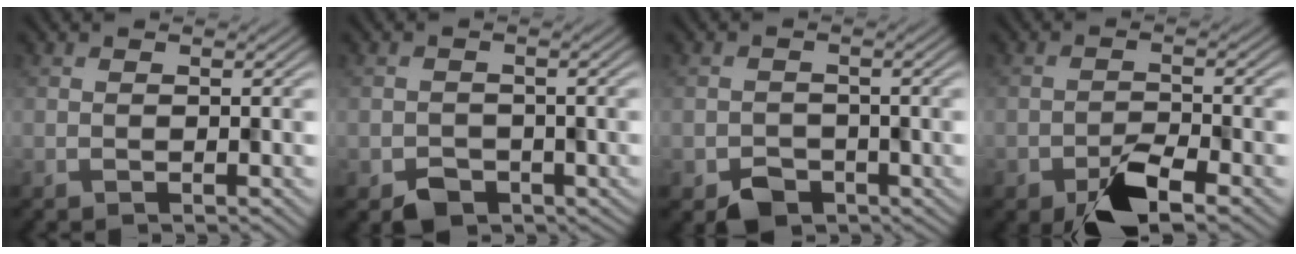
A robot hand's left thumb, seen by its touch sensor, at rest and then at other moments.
{"total": 3.3, "force": [-1.9, 2.4, 1.1], "torque": [-0.017, -0.012, -0.038]}
{"total": 3.7, "force": [-2.2, 2.7, 1.2], "torque": [-0.020, -0.012, -0.043]}
{"total": 5.8, "force": [-3.6, 2.1, 4.0], "torque": [-0.068, 0.000, -0.067]}